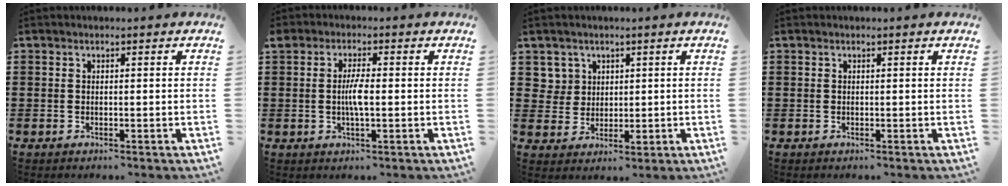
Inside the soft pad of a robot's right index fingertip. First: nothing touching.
{"total": 3.7, "force": [-0.3, 0.9, 3.6], "torque": [-0.072, -0.003, -0.009]}
{"total": 4.1, "force": [1.8, 3.6, 0.5], "torque": [-0.028, 0.014, 0.035]}
{"total": 0.0}